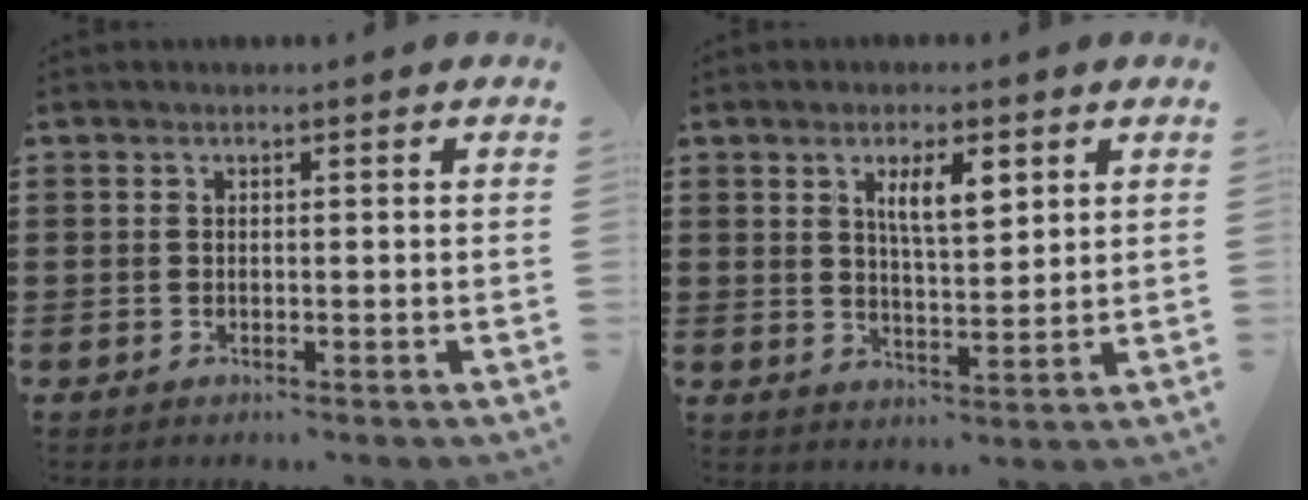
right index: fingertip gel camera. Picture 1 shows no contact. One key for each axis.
{"total": 5.5, "fx": 2.5, "fy": 1.8, "fz": 4.6, "tx": -0.080, "ty": 0.001, "tz": 0.038}